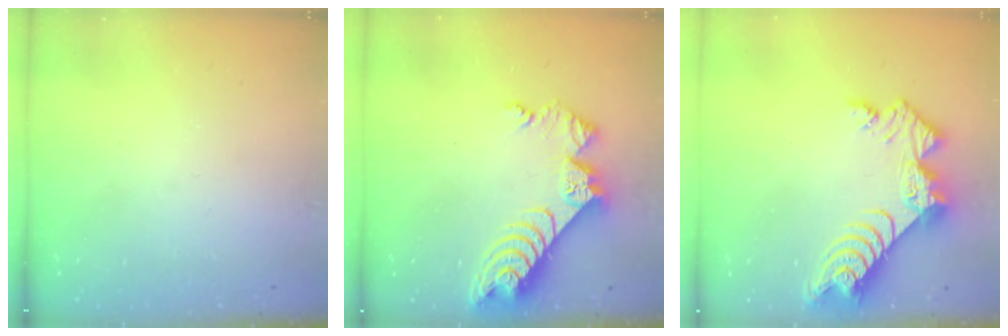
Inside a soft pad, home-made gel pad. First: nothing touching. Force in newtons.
{"total": 9.9, "press": 9.9, "slide": 0.8}
{"total": 12.5, "press": 12.5, "slide": 1.2}